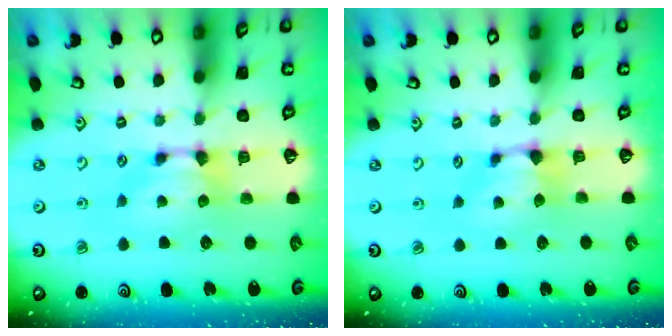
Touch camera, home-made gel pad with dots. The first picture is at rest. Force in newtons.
{"total": 0.9, "press": 0.2, "slide": 0.9}